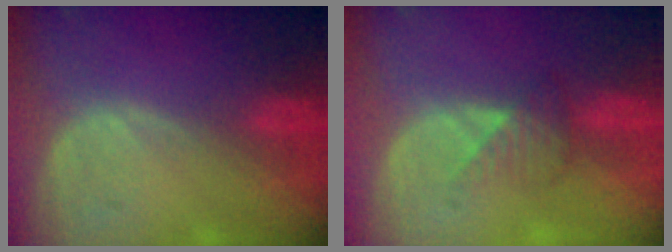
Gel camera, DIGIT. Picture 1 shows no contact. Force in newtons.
{"total": 3.3, "press": 3.1, "slide": 1.2}